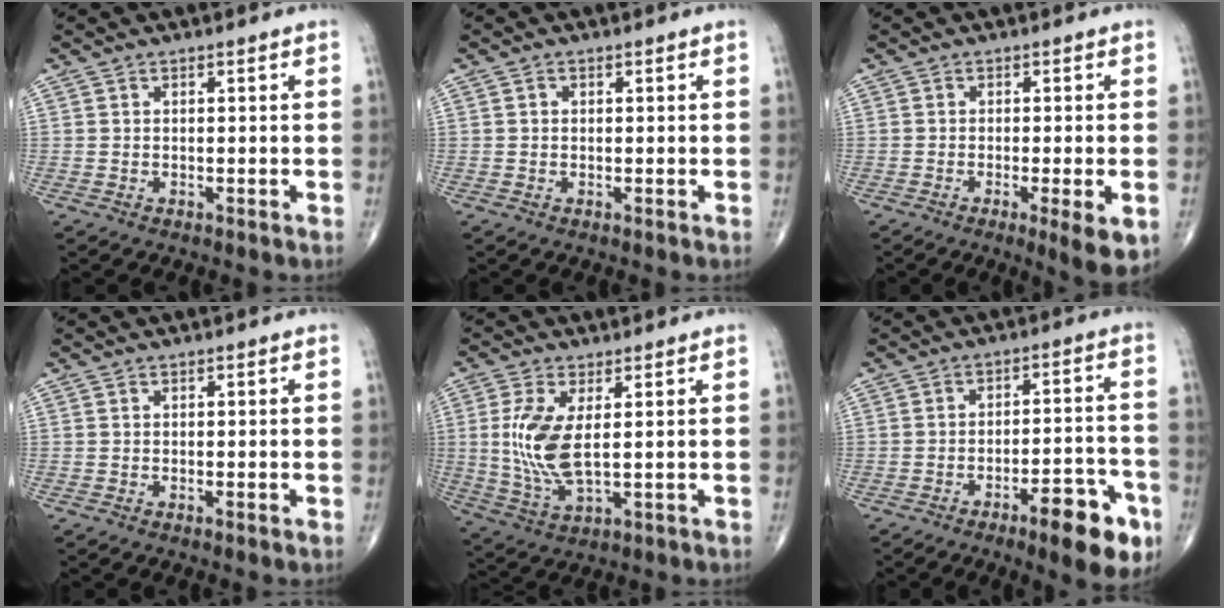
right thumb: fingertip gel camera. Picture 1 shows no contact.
{"total": 0.6, "force": [0.1, 0.5, 0.3], "torque": [-0.002, 0.004, 0.003]}
{"total": 6.3, "force": [-2.1, 1.0, 5.9], "torque": [-0.084, -0.013, -0.028]}
{"total": 0.5, "force": [-0.1, 0.0, 0.5], "torque": [-0.009, -0.002, -0.001]}
{"total": 10.1, "force": [1.3, 4.0, 9.1], "torque": [-0.205, -0.014, 0.034]}
{"total": 12.3, "force": [-6.5, 3.7, 9.8], "torque": [-0.111, 0.037, -0.086]}